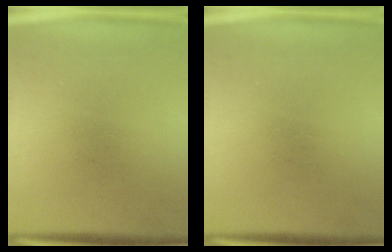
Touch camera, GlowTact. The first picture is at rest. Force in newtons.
{"total": 0.0}